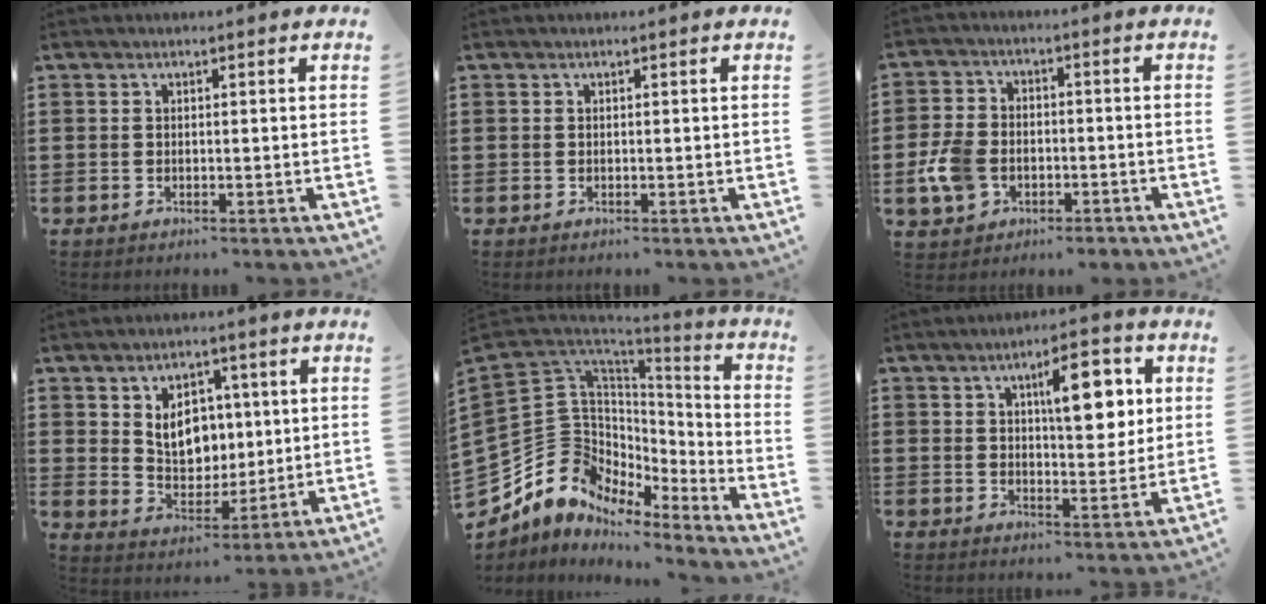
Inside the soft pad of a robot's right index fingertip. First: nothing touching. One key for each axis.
{"total": 0.0}
{"total": 6.7, "fx": -2.5, "fy": 4.7, "fz": 4.0, "tx": -0.111, "ty": 0.002, "tz": -0.054}
{"total": 7.5, "fx": 2.0, "fy": 5.8, "fz": 4.4, "tx": -0.083, "ty": 0.010, "tz": 0.033}
{"total": 10.9, "fx": -2.8, "fy": 9.9, "fz": 3.7, "tx": -0.120, "ty": -0.017, "tz": -0.052}
{"total": 9.3, "fx": 3.3, "fy": 3.8, "fz": 7.8, "tx": -0.111, "ty": -0.005, "tz": 0.046}